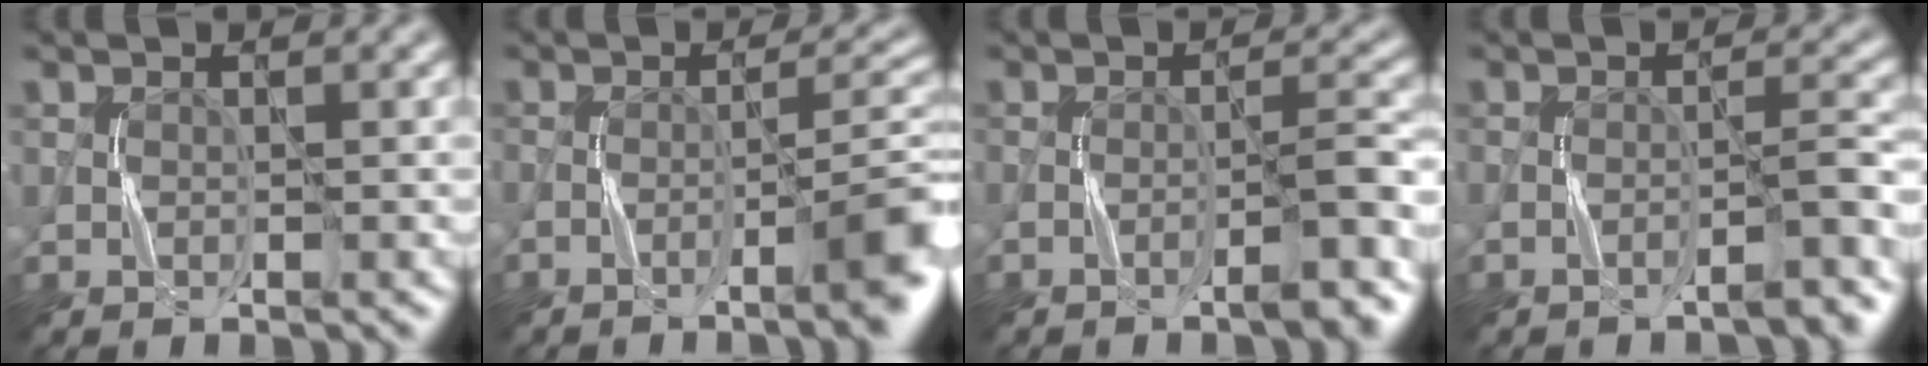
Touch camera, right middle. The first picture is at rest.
{"total": 6.8, "force": [-3.5, 1.3, 5.7], "torque": [-0.068, 0.011, -0.056]}
{"total": 4.0, "force": [-2.5, 0.6, 3.1], "torque": [-0.038, 0.014, -0.043]}
{"total": 3.2, "force": [-2.4, 0.4, 2.1], "torque": [-0.022, 0.015, -0.043]}